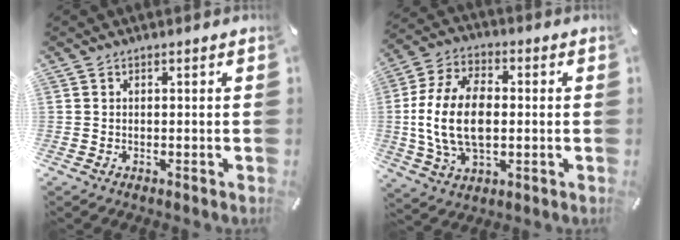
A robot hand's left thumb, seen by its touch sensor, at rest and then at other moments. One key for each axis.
{"total": 16.0, "fx": -0.6, "fy": 10.2, "fz": 12.3, "tx": -0.279, "ty": 0.003, "tz": -0.010}